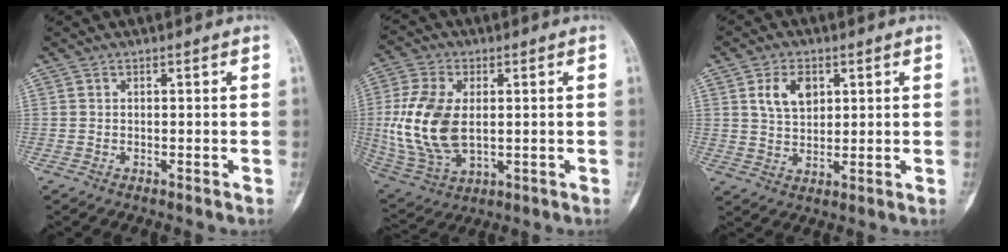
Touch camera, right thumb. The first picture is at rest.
{"total": 15.5, "force": [0.5, 9.3, 12.5], "torque": [-0.258, -0.007, 0.022]}
{"total": 6.7, "force": [2.5, 4.3, 4.4], "torque": [-0.063, -0.010, 0.049]}